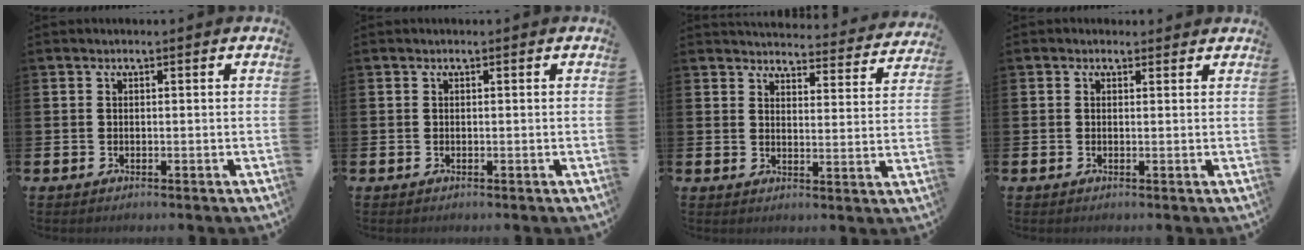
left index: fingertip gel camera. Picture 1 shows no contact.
{"total": 0.0}
{"total": 4.1, "force": [4.0, 0.6, 0.4], "torque": [-0.015, -0.034, 0.067]}
{"total": 1.3, "force": [1.2, 0.6, 0.0], "torque": [0.004, 0.001, 0.021]}